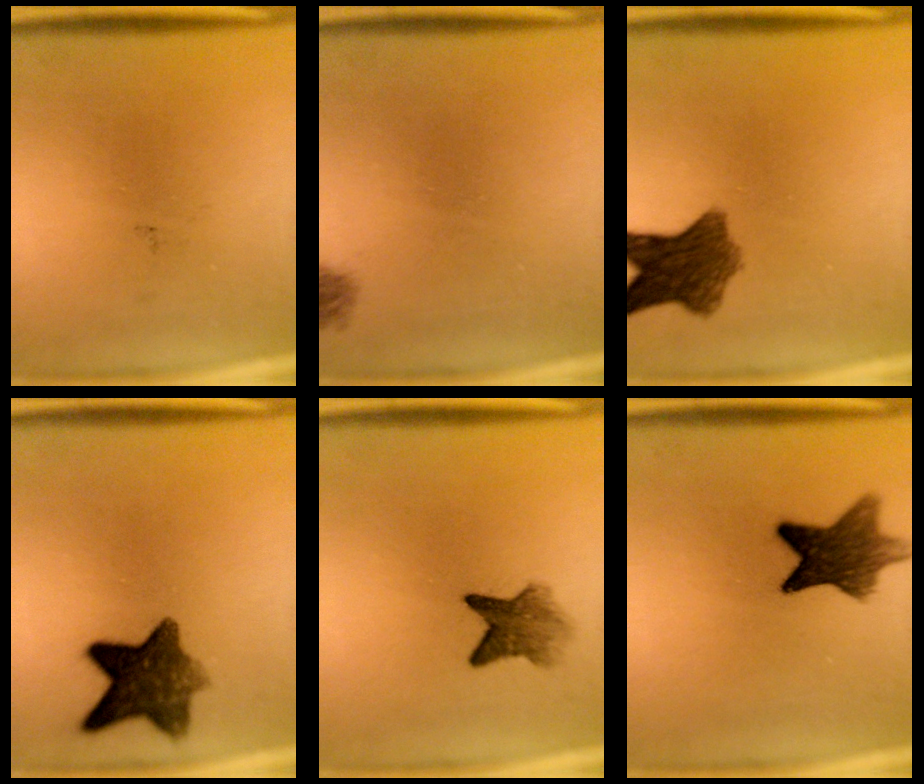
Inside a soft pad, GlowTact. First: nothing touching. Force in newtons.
{"total": 1.0}
{"total": 7.9}
{"total": 9.6}
{"total": 4.7}
{"total": 9.9}